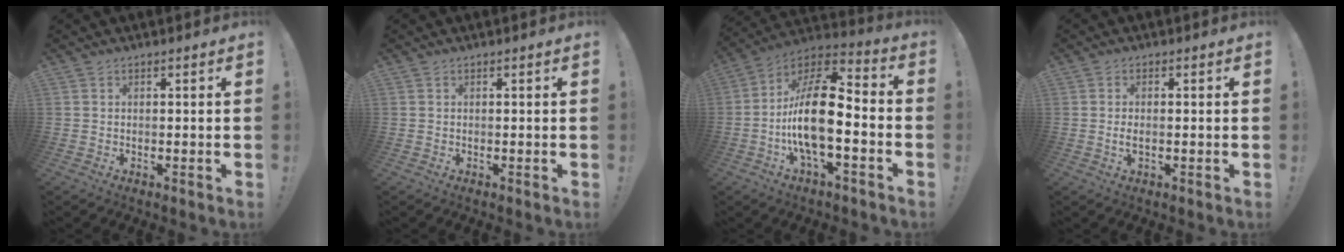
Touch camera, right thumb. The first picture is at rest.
{"total": 0.0}
{"total": 19.0, "force": [-4.3, 7.7, 16.8], "torque": [-0.323, 0.022, -0.078]}
{"total": 2.2, "force": [-0.5, 0.7, 2.0], "torque": [-0.041, 0.000, -0.012]}